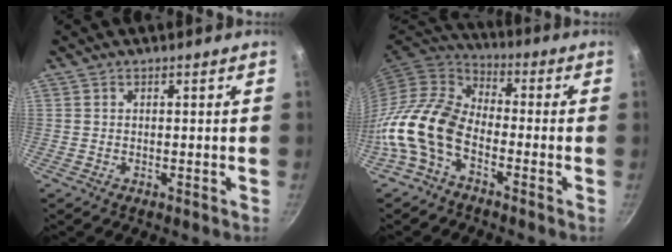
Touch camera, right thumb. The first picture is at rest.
{"total": 12.5, "force": [-5.1, 7.7, 8.5], "torque": [-0.150, 0.050, -0.124]}